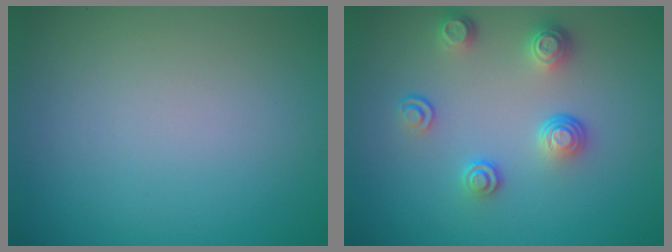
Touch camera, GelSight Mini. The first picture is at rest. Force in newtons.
{"total": 3.4, "press": 2.8, "slide": 1.9}